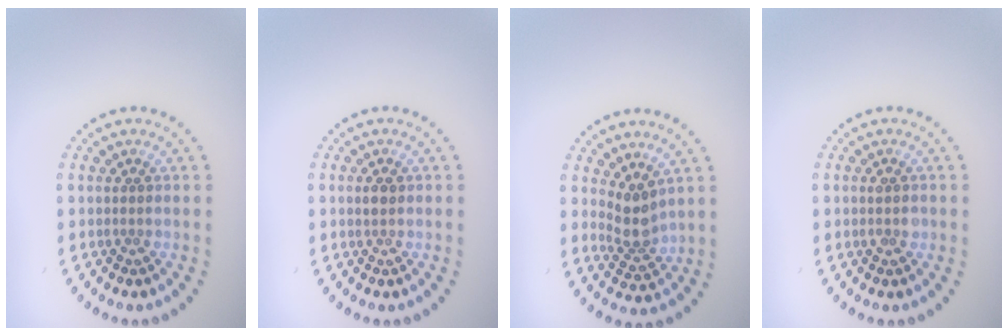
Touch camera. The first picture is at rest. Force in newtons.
{"total": 1.1, "press": 1.0, "slide": 0.2}
{"total": 2.7, "press": 2.1, "slide": 1.7}
{"total": 1.1, "press": 1.1, "slide": 0.2}